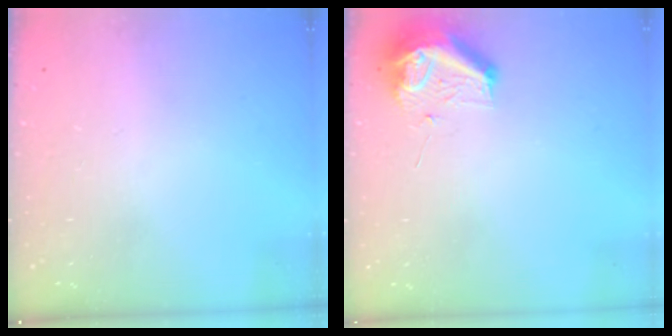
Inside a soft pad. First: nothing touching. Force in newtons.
{"total": 8.7, "press": 8.6, "slide": 1.0}